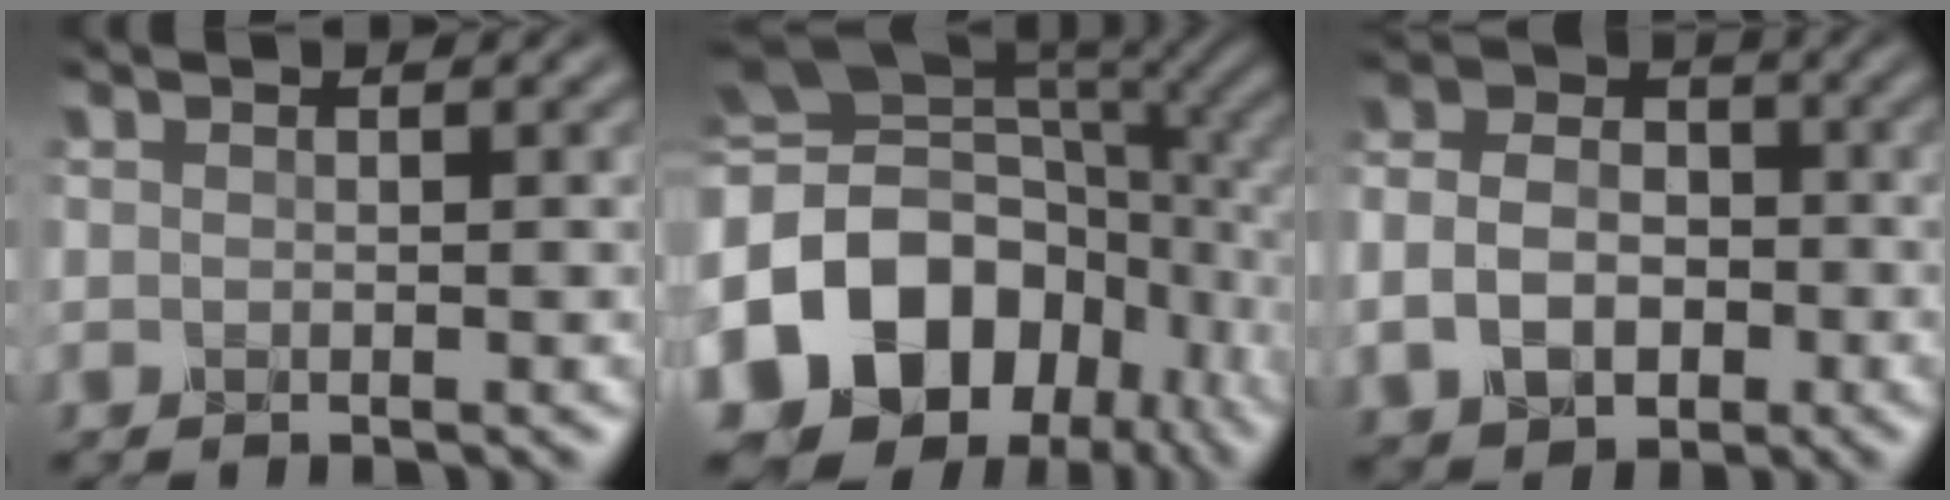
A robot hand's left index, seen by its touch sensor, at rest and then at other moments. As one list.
[{"total": 16.9, "force": [-3.1, 12.6, 10.9], "torque": [-0.222, -0.001, -0.056]}, {"total": 6.3, "force": [-1.6, 4.9, 3.6], "torque": [-0.075, 0.001, -0.040]}]